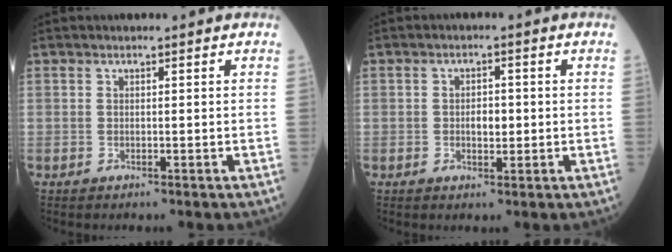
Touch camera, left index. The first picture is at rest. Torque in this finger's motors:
{"motor_torque": [0.39, -0.26, 0.04, 0.04]}